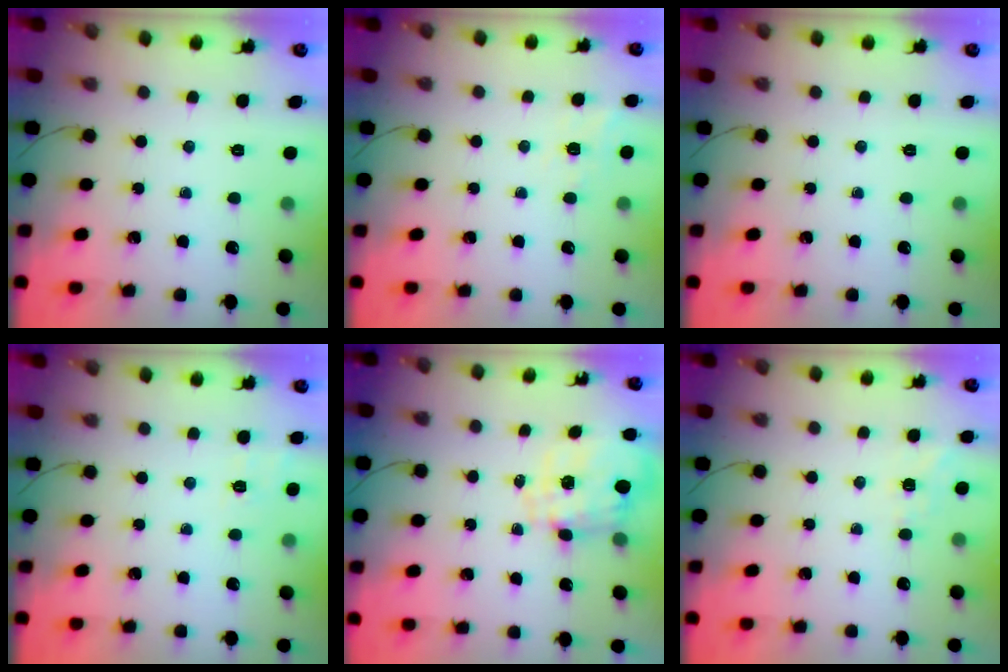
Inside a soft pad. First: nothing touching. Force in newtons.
{"total": 6.3, "press": 6.1, "slide": 1.5}
{"total": 0.0}
{"total": 7.7, "press": 7.5, "slide": 1.9}
{"total": 1.7, "press": 1.6, "slide": 0.3}
{"total": 6.6, "press": 6.4, "slide": 1.7}